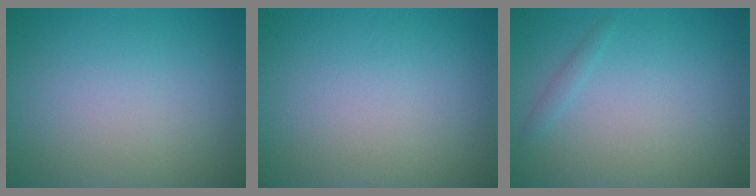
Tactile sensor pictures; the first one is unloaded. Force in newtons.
{"total": 0.0}
{"total": 0.8, "press": 0.8, "slide": 0.1}